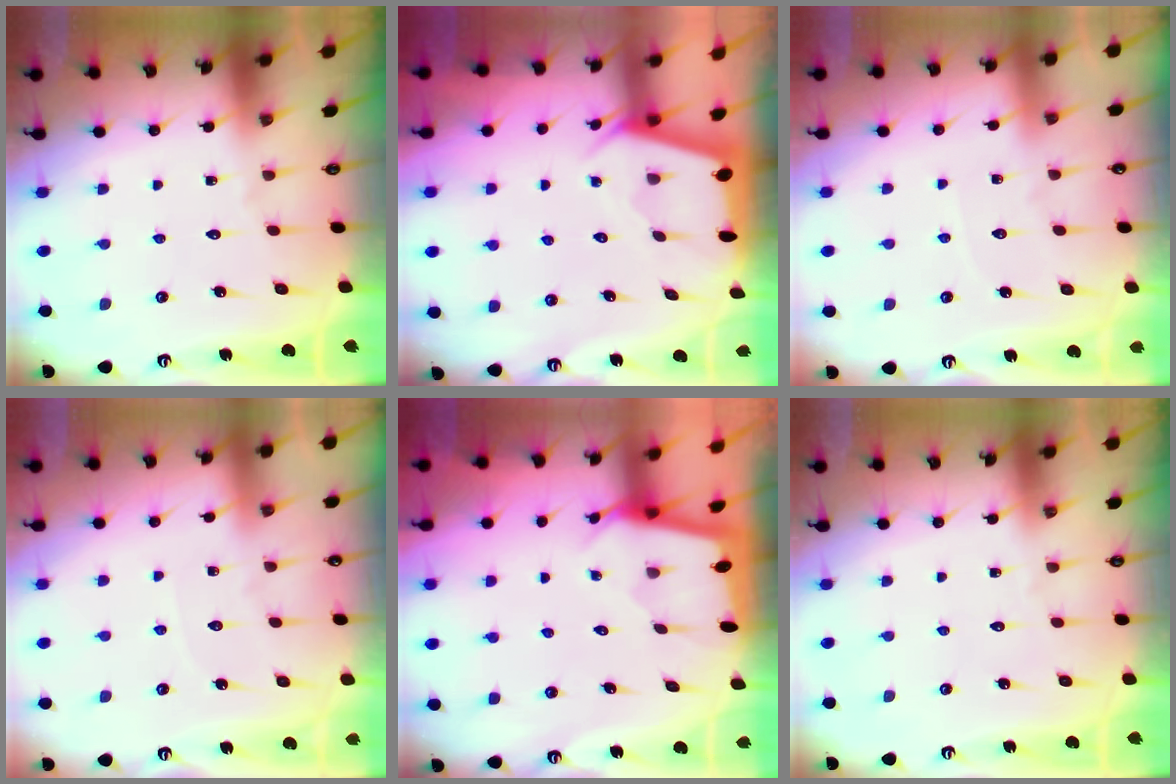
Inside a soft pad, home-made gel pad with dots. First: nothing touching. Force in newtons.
{"total": 2.4, "press": 2.4, "slide": 0.3}
{"total": 2.7, "press": 2.7, "slide": 0.4}
{"total": 2.7, "press": 2.7, "slide": 0.4}
{"total": 2.2, "press": 2.2, "slide": 0.3}
{"total": 0.0}